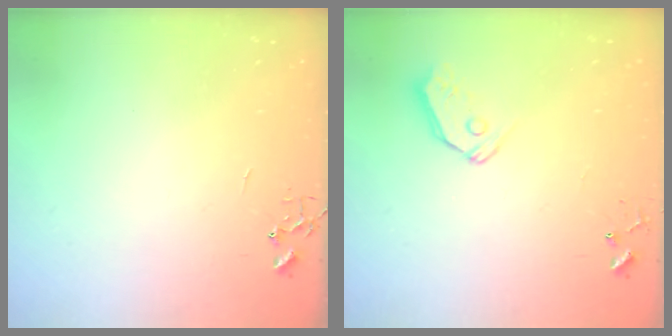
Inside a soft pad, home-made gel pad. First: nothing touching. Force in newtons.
{"total": 7.3, "press": 7.2, "slide": 0.8}